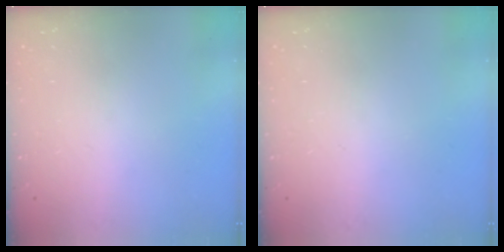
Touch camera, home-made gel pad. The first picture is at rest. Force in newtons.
{"total": 0.0}